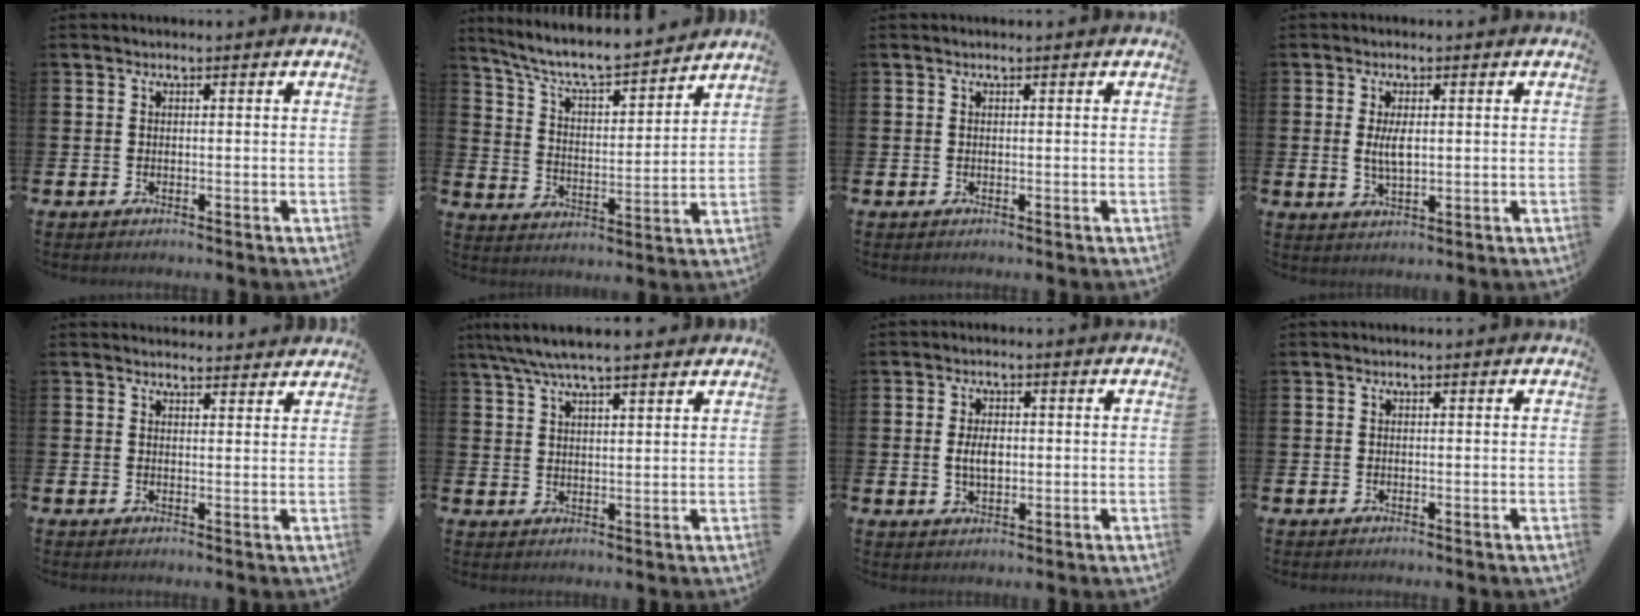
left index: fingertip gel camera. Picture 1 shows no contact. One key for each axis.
{"total": 7.7, "fx": 7.2, "fy": 1.1, "fz": 2.5, "tx": -0.086, "ty": -0.053, "tz": 0.123}
{"total": 0.0}
{"total": 3.4, "fx": 0.5, "fy": 1.4, "fz": 3.1, "tx": -0.054, "ty": 0.001, "tz": 0.006}
{"total": 2.3, "fx": 2.2, "fy": 0.3, "fz": -0.1, "tx": 0.007, "ty": -0.016, "tz": 0.039}
{"total": 5.9, "fx": 5.3, "fy": 0.8, "fz": 2.6, "tx": -0.064, "ty": -0.011, "tz": 0.096}
{"total": 3.6, "fx": 0.1, "fy": 2.1, "fz": 2.9, "tx": -0.040, "ty": 0.002, "tz": -0.004}
{"total": 0.0}